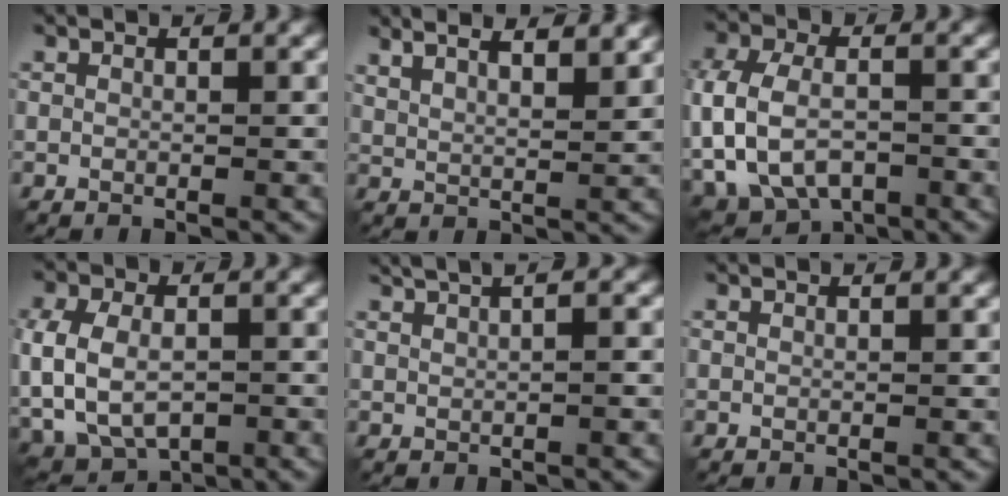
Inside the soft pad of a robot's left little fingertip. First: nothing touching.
{"total": 9.2, "force": [6.2, 3.4, 5.9], "torque": [-0.072, 0.032, 0.063]}
{"total": 11.3, "force": [-4.1, 7.3, 7.7], "torque": [-0.163, -0.007, -0.046]}
{"total": 10.8, "force": [-2.5, 7.2, 7.7], "torque": [-0.161, -0.005, -0.019]}
{"total": 4.9, "force": [2.2, 1.9, 3.9], "torque": [-0.055, 0.025, 0.026]}
{"total": 0.0}